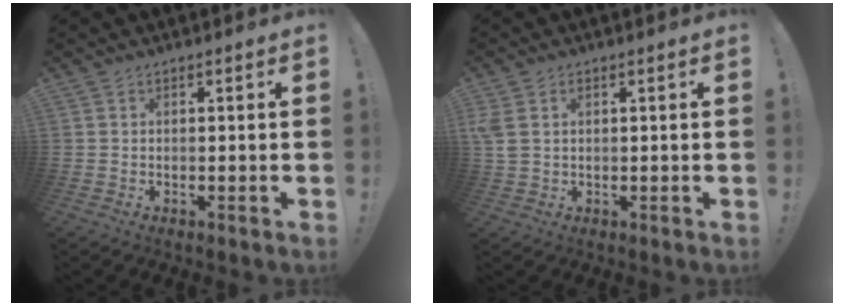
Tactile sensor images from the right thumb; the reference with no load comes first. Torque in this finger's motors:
{"motor_torque": [0.65, 1.38, 0.67, 0.20, 0.00]}